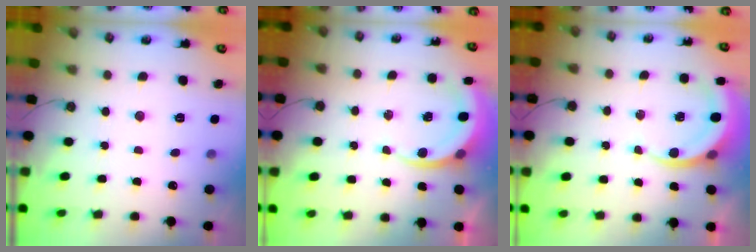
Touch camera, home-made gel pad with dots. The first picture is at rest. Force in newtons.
{"total": 6.0, "press": 6.0, "slide": 0.3}
{"total": 5.8, "press": 5.8, "slide": 0.6}